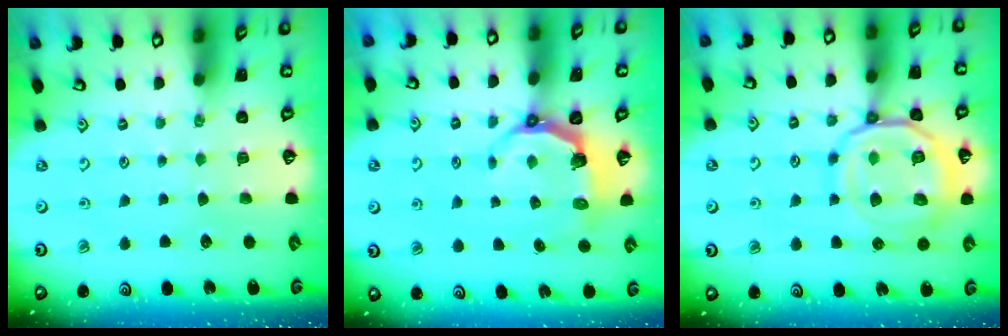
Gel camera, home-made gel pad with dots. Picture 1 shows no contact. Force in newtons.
{"total": 5.0, "press": 3.4, "slide": 3.7}
{"total": 17.3, "press": 17.2, "slide": 1.7}